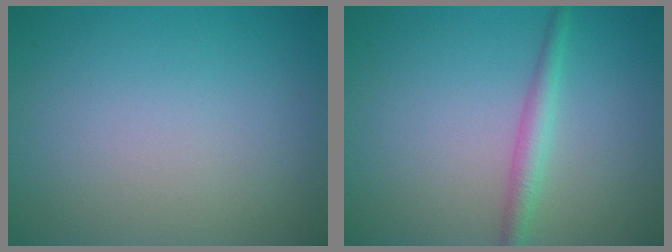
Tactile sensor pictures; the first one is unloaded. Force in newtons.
{"total": 2.1, "press": 2.1, "slide": 0.0}